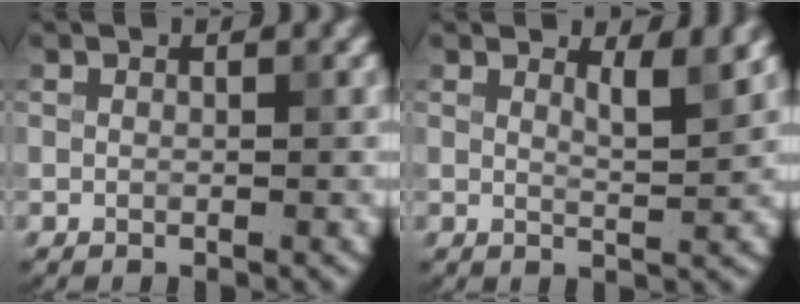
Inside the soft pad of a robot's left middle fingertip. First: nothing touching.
{"total": 2.3, "force": [1.4, 0.5, 1.7], "torque": [-0.017, -0.004, 0.021]}